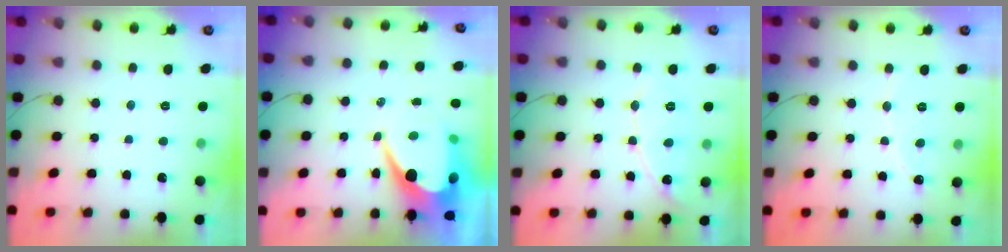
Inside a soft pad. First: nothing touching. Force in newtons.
{"total": 11.2, "press": 11.1, "slide": 0.7}
{"total": 9.2, "press": 9.2, "slide": 0.9}
{"total": 2.1, "press": 2.1, "slide": 0.1}